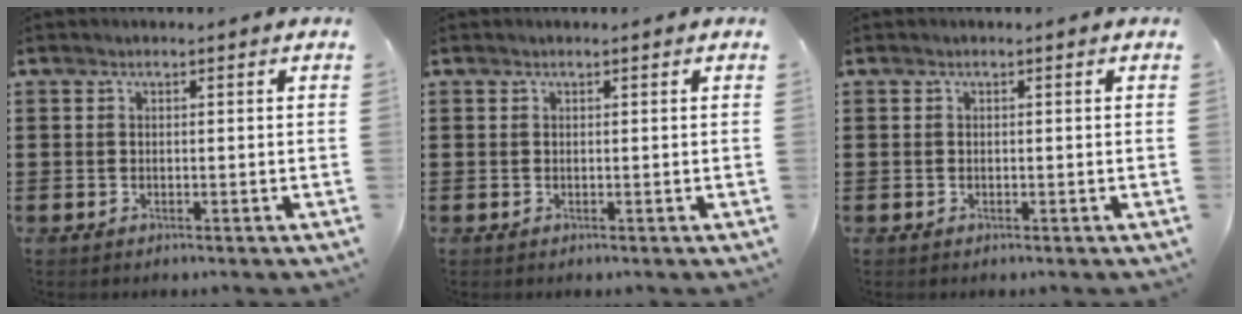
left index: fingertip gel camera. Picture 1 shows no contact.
{"total": 0.0}
{"total": 0.0}